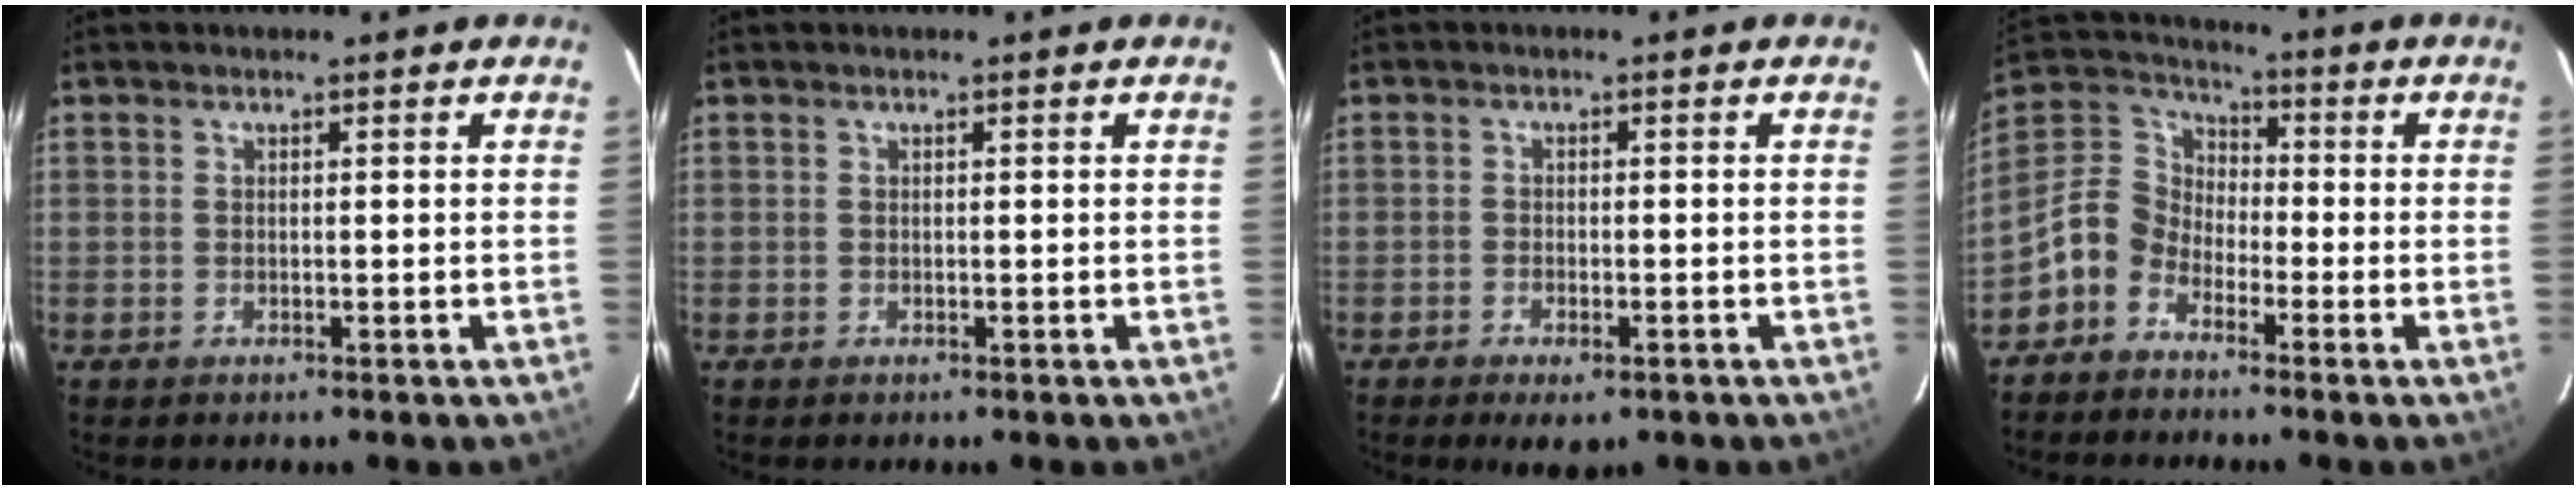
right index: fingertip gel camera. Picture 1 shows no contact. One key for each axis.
{"total": 0.0}
{"total": 4.3, "fx": -2.8, "fy": 1.9, "fz": 2.7, "tx": -0.063, "ty": -0.009, "tz": -0.047}
{"total": 8.5, "fx": -5.1, "fy": 6.2, "fz": 2.8, "tx": -0.065, "ty": 0.033, "tz": -0.122}